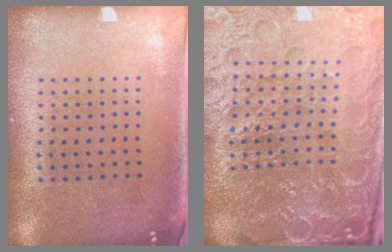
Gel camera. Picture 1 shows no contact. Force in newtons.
{"total": 5.5, "press": 5.1, "slide": 2.2}